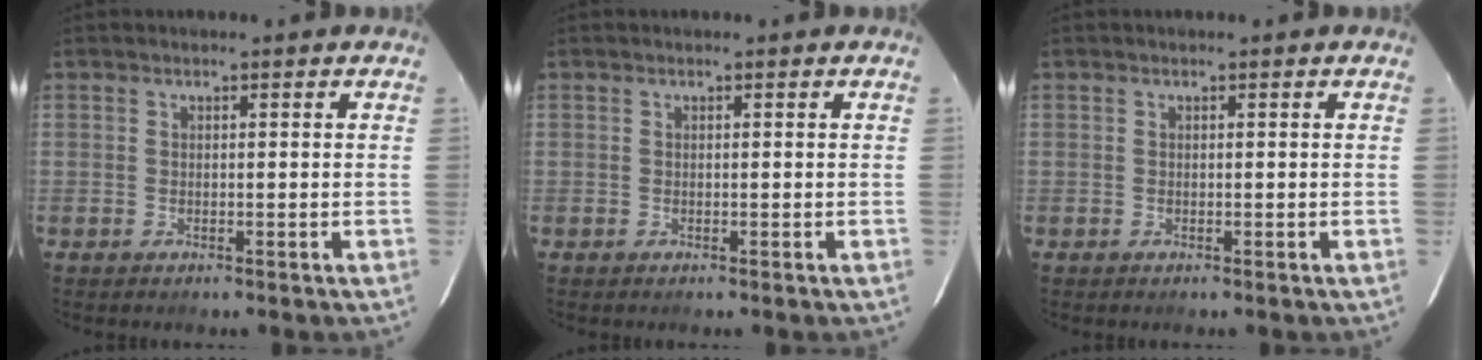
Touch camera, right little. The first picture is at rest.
{"total": 0.0}
{"total": 0.0}